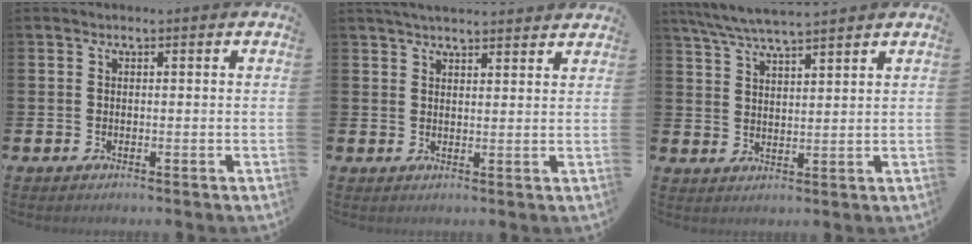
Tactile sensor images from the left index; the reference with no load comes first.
{"total": 3.3, "force": [3.2, 0.3, 0.7], "torque": [-0.017, -0.012, 0.059]}
{"total": 5.7, "force": [5.4, 0.2, 2.0], "torque": [-0.057, -0.021, 0.097]}